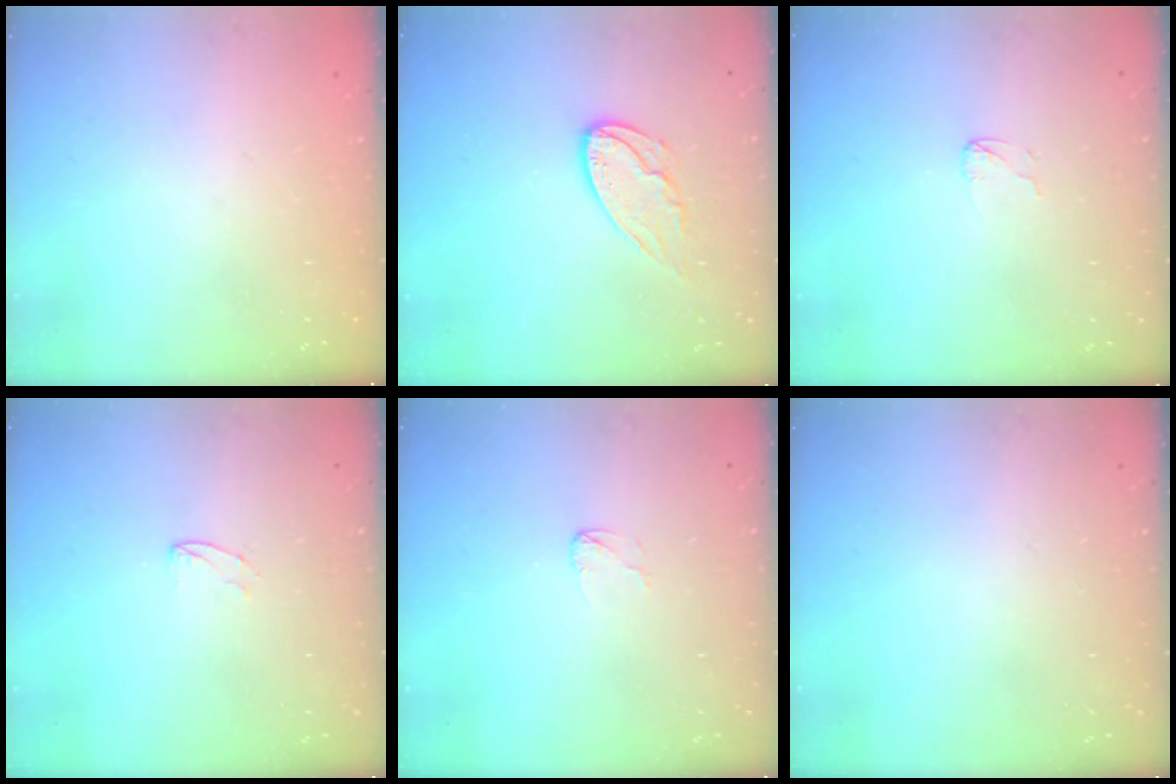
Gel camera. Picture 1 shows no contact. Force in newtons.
{"total": 9.8, "press": 9.7, "slide": 0.8}
{"total": 2.9, "press": 2.8, "slide": 0.3}
{"total": 3.8, "press": 3.8, "slide": 0.4}
{"total": 2.7, "press": 2.7, "slide": 0.2}
{"total": 0.0}